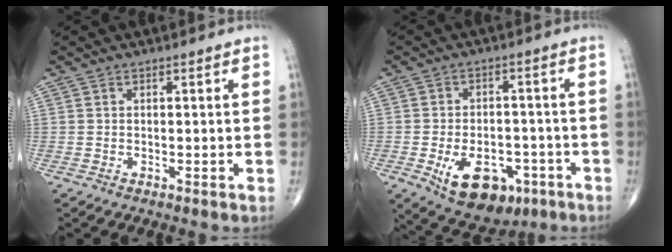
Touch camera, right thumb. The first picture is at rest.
{"total": 13.1, "force": [-5.5, 8.0, 8.8], "torque": [-0.113, 0.019, -0.072]}